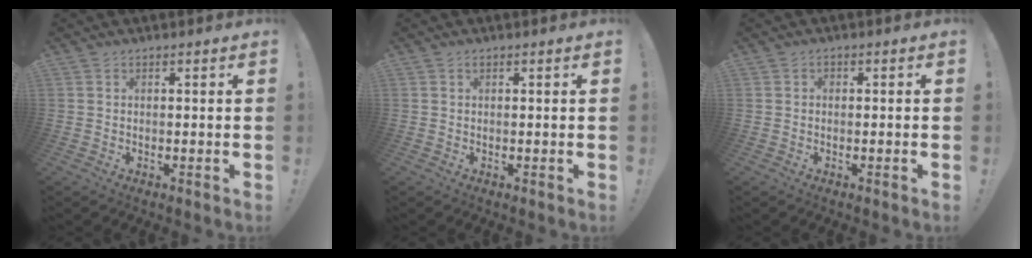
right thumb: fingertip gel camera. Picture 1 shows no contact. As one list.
[{"total": 0.0}, {"total": 0.6, "force": [-0.4, 0.4, 0.2], "torque": [-0.003, 0.004, -0.007]}]